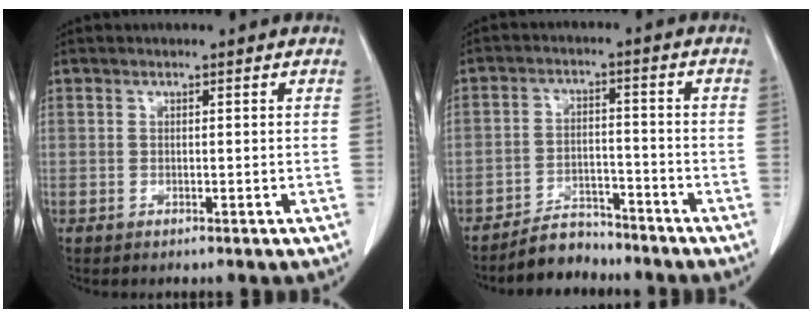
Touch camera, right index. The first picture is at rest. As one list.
[{"total": 5.5, "force": [-5.1, 2.0, 0.5], "torque": [-0.010, 0.001, -0.087]}]